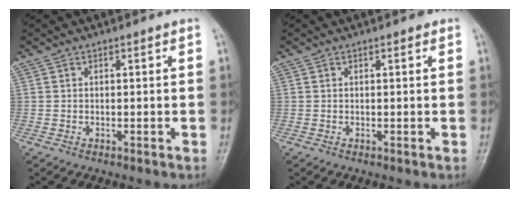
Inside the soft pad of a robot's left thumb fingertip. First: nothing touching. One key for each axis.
{"total": 0.8, "fx": 0.4, "fy": 0.3, "fz": 0.6, "tx": -0.008, "ty": 0.001, "tz": 0.002}